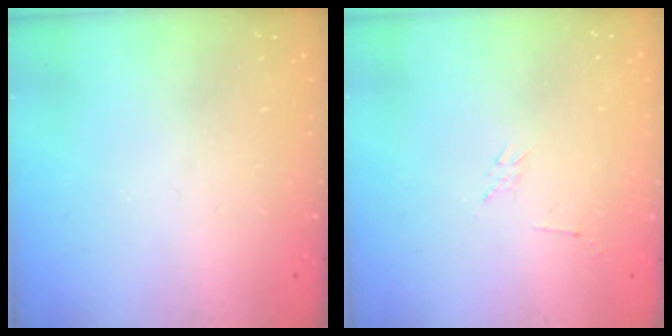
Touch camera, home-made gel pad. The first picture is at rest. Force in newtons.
{"total": 2.3, "press": 2.3, "slide": 0.4}